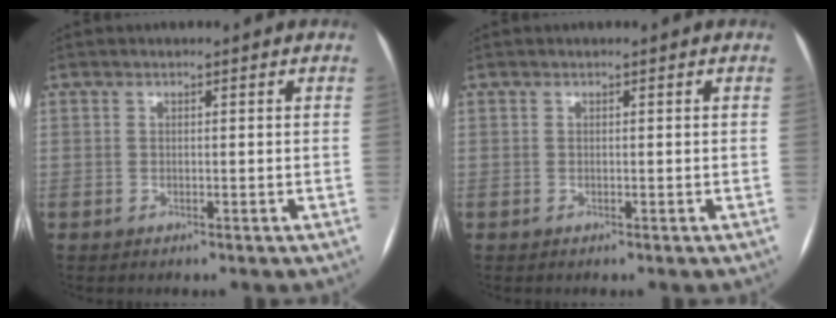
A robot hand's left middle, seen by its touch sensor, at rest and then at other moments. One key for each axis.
{"total": 0.0}